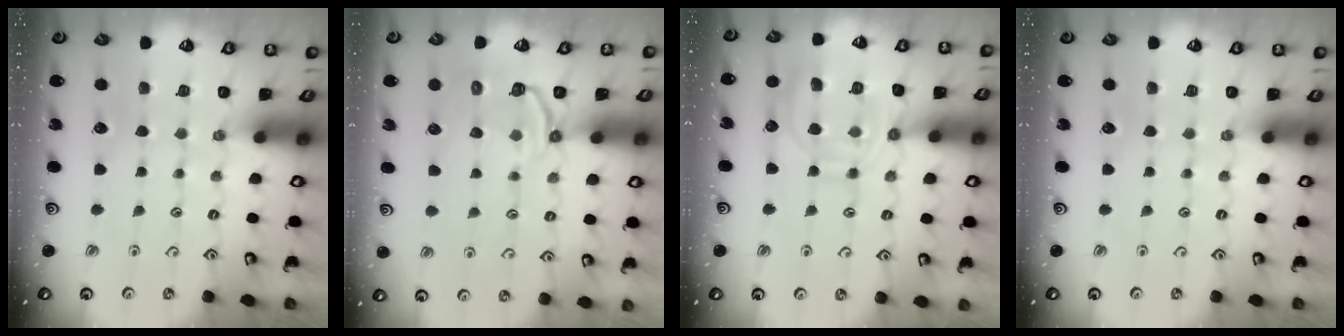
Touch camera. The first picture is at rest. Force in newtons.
{"total": 4.9, "press": 3.7, "slide": 3.2}
{"total": 11.5, "press": 11.5, "slide": 1.1}
{"total": 0.0}